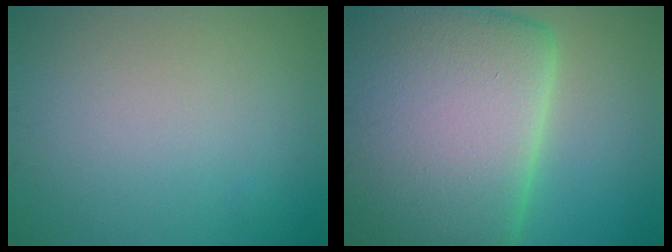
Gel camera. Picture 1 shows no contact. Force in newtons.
{"total": 23.5, "press": 23.5, "slide": 1.1}